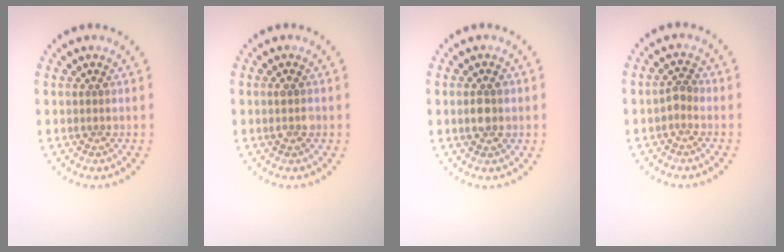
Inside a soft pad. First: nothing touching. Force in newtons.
{"total": 1.2, "press": 1.1, "slide": 0.3}
{"total": 2.6, "press": 2.6, "slide": 0.3}
{"total": 1.1, "press": 1.0, "slide": 0.6}